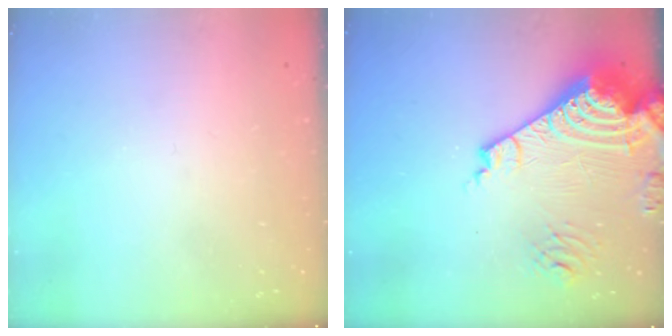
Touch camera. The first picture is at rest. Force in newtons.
{"total": 21.9, "press": 21.6, "slide": 3.2}